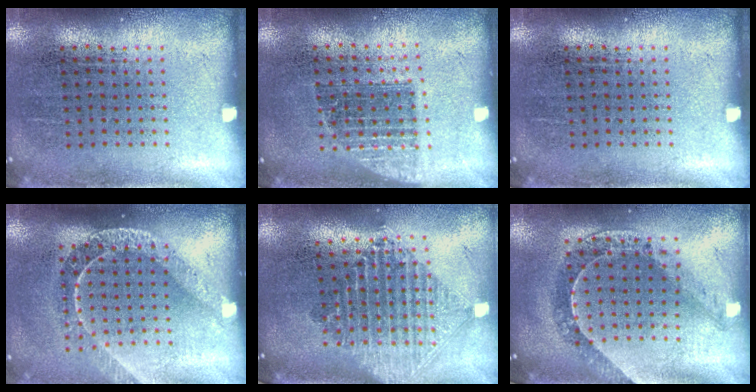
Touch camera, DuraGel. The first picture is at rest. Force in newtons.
{"total": 1.3, "press": 1.1, "slide": 0.8}
{"total": 0.0}
{"total": 1.8, "press": 1.5, "slide": 1.0}
{"total": 2.2, "press": 1.7, "slide": 1.4}
{"total": 0.7, "press": 0.7, "slide": 0.1}